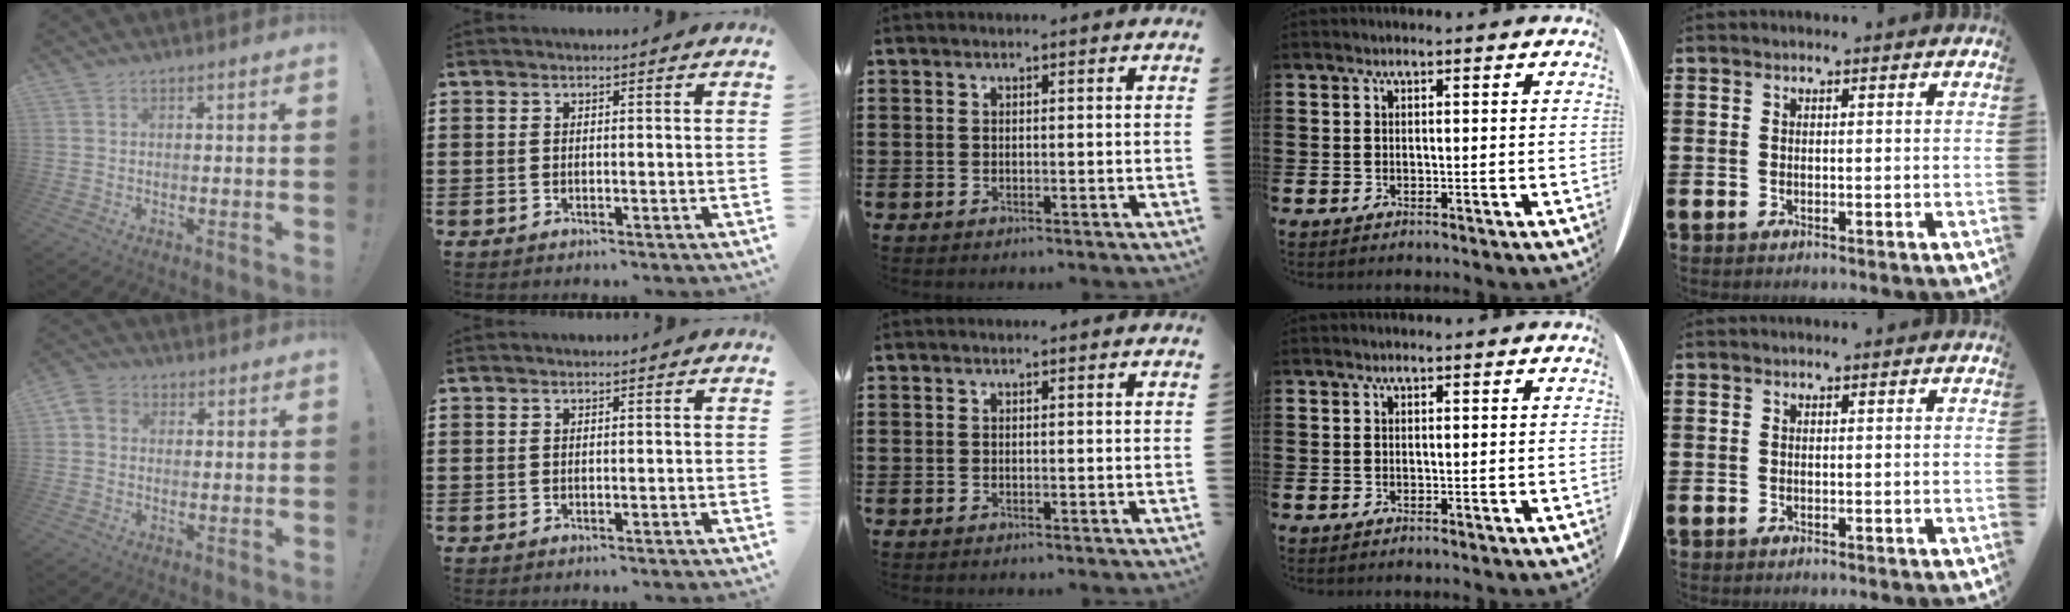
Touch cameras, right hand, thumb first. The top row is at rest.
{"thumb": {"total": 4.4, "force": [0.4, 3.8, 2.3], "torque": [-0.045, 0.005, 0.010]}}